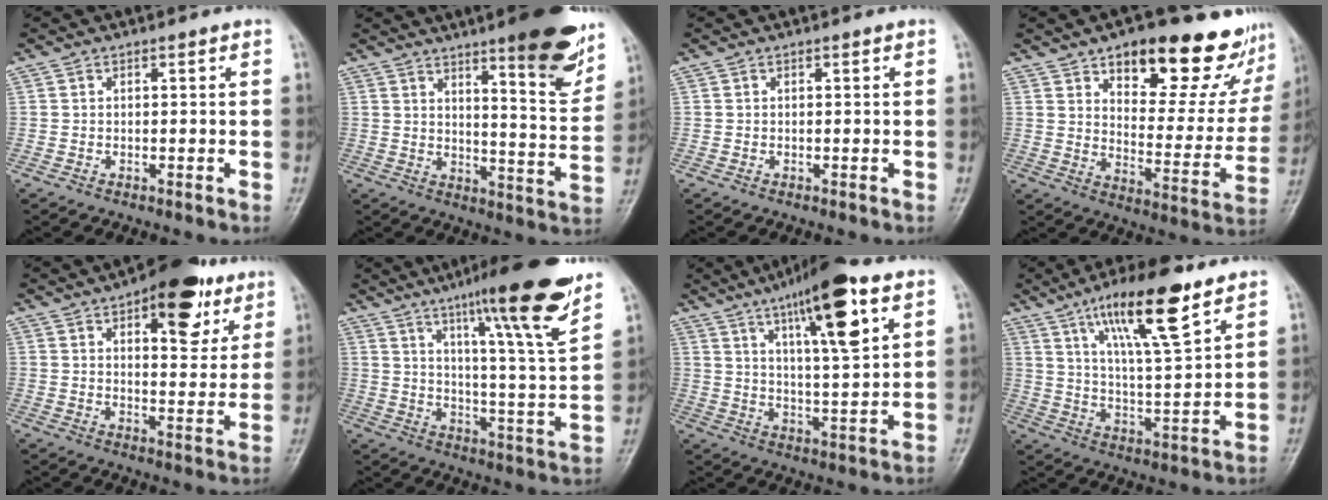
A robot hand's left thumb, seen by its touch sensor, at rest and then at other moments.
{"total": 15.2, "force": [9.6, 2.8, 11.5], "torque": [-0.127, -0.063, 0.139]}
{"total": 0.0}
{"total": 23.9, "force": [15.8, 9.9, 14.9], "torque": [-0.147, -0.074, 0.215]}
{"total": 14.8, "force": [7.9, 6.8, 10.5], "torque": [-0.093, -0.026, 0.106]}
{"total": 19.8, "force": [13.1, 1.4, 14.8], "torque": [-0.197, -0.065, 0.195]}
{"total": 16.6, "force": [8.4, 3.6, 13.9], "torque": [-0.212, -0.029, 0.137]}
{"total": 15.7, "force": [9.3, 3.6, 12.1], "torque": [-0.191, -0.043, 0.162]}